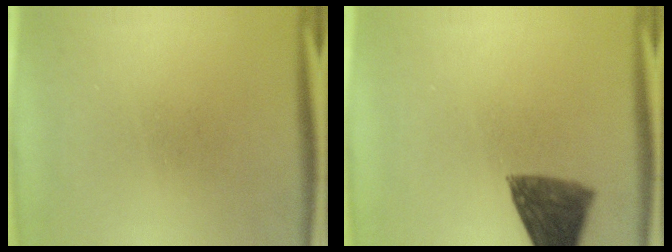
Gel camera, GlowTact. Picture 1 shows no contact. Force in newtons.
{"total": 9.0}